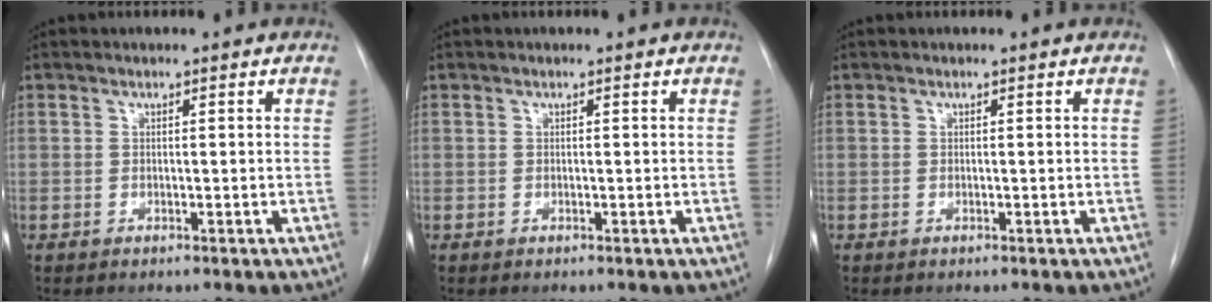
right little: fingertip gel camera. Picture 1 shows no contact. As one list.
[{"total": 0.0}, {"total": 0.0}]